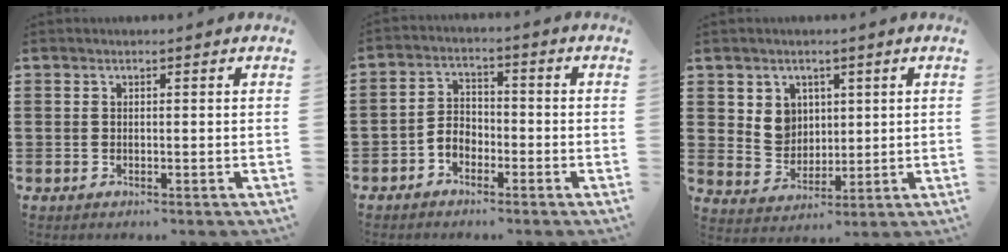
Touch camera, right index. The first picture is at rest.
{"total": 3.3, "force": [-2.1, 2.2, 1.2], "torque": [-0.037, 0.006, -0.046]}
{"total": 5.1, "force": [2.1, 4.5, 1.4], "torque": [-0.041, 0.011, 0.037]}